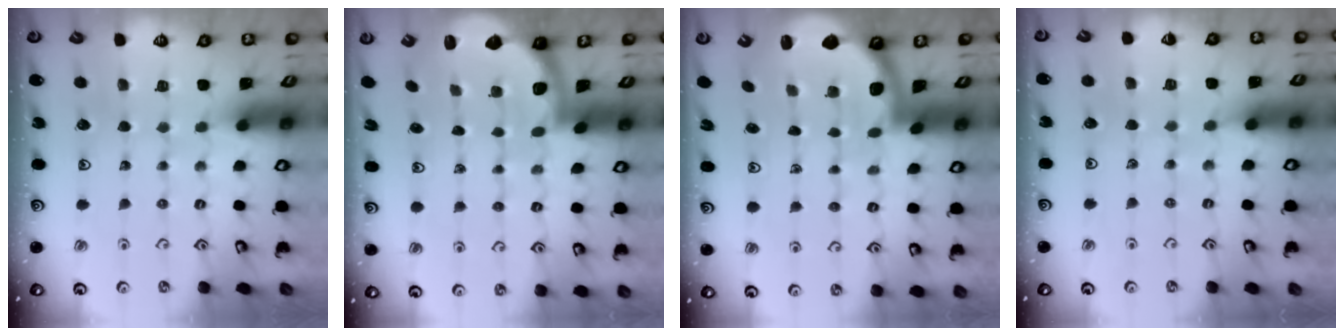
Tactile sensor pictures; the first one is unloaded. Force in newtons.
{"total": 2.4, "press": 2.1, "slide": 1.3}
{"total": 2.0, "press": 2.0, "slide": 0.3}
{"total": 2.7, "press": 2.7, "slide": 0.2}